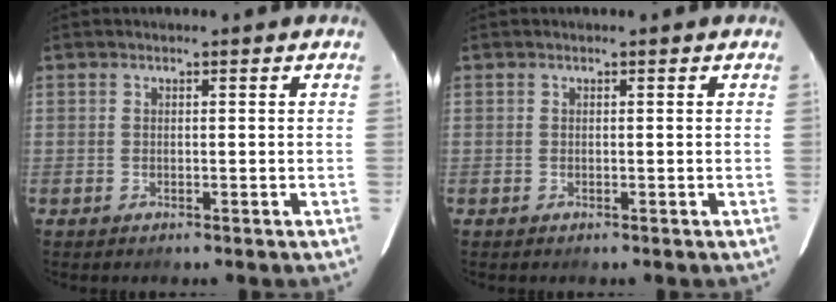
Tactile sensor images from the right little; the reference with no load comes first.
{"total": 0.0}